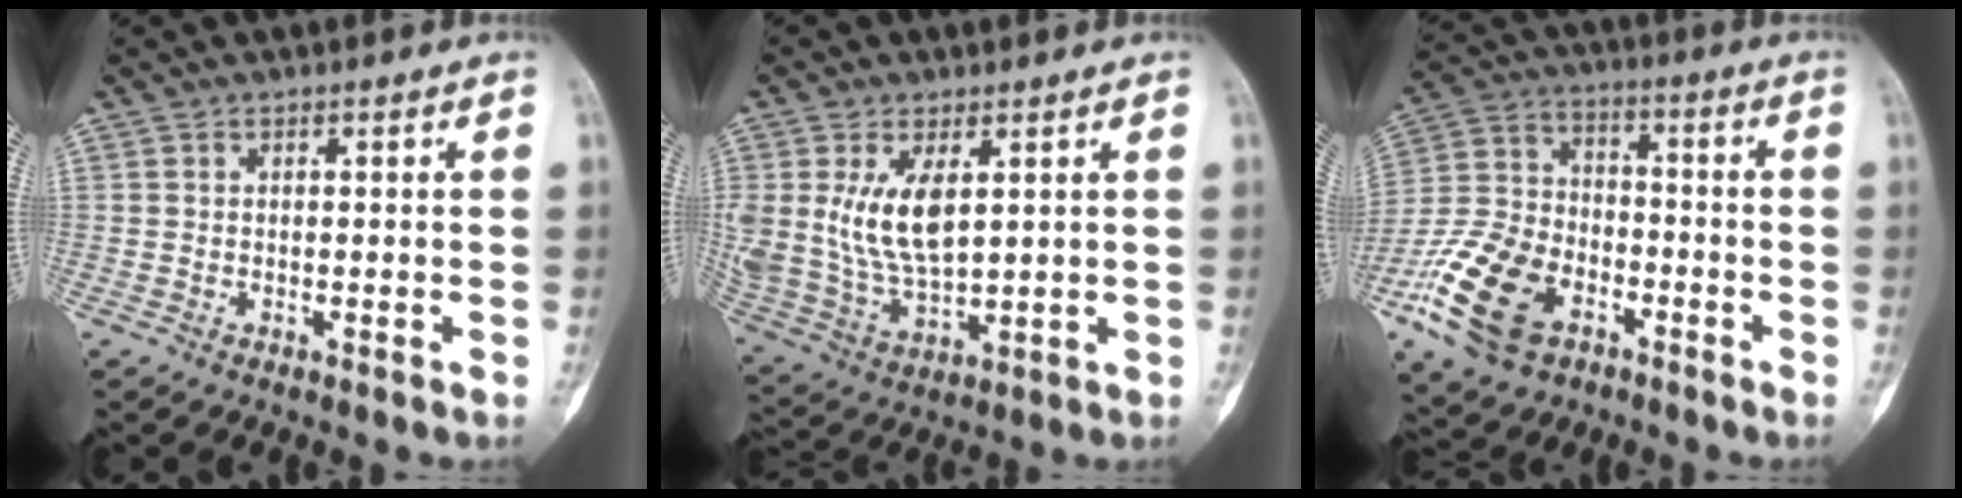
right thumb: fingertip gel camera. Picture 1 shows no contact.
{"total": 12.4, "force": [3.4, 6.3, 10.1], "torque": [-0.200, -0.018, 0.082]}
{"total": 17.4, "force": [-8.2, 11.0, 10.7], "torque": [-0.199, 0.042, -0.156]}